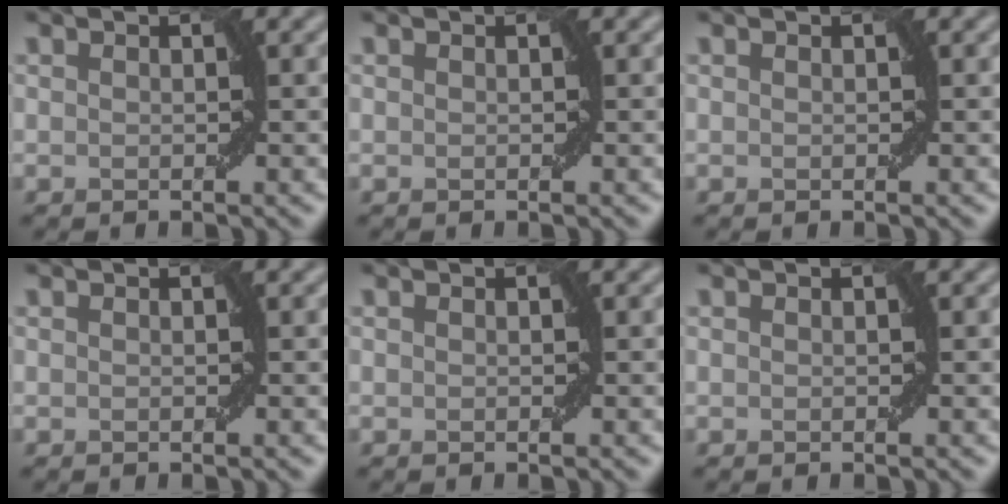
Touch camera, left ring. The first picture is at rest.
{"total": 0.0}
{"total": 0.0}
{"total": 0.0}
{"total": 0.0}
{"total": 0.0}